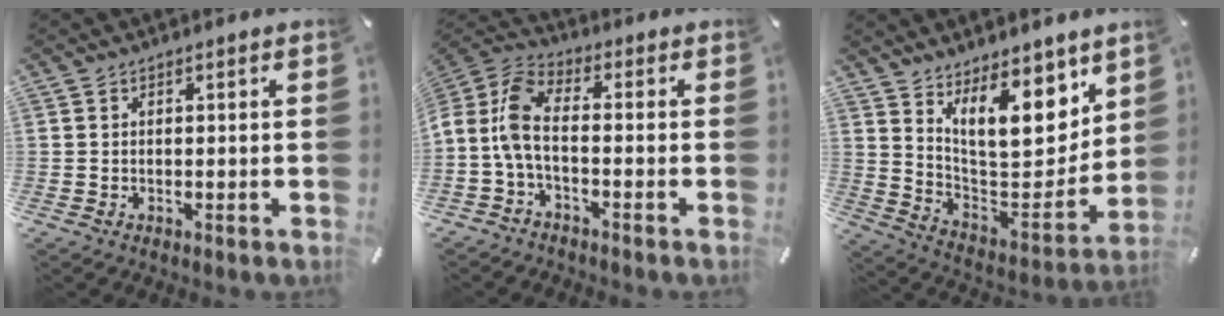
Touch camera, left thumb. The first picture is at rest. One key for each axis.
{"total": 8.2, "fx": -1.8, "fy": 4.2, "fz": 6.8, "tx": -0.159, "ty": -0.008, "tz": -0.035}
{"total": 16.3, "fx": 10.9, "fy": 8.0, "fz": 9.1, "tx": -0.126, "ty": -0.091, "tz": 0.192}